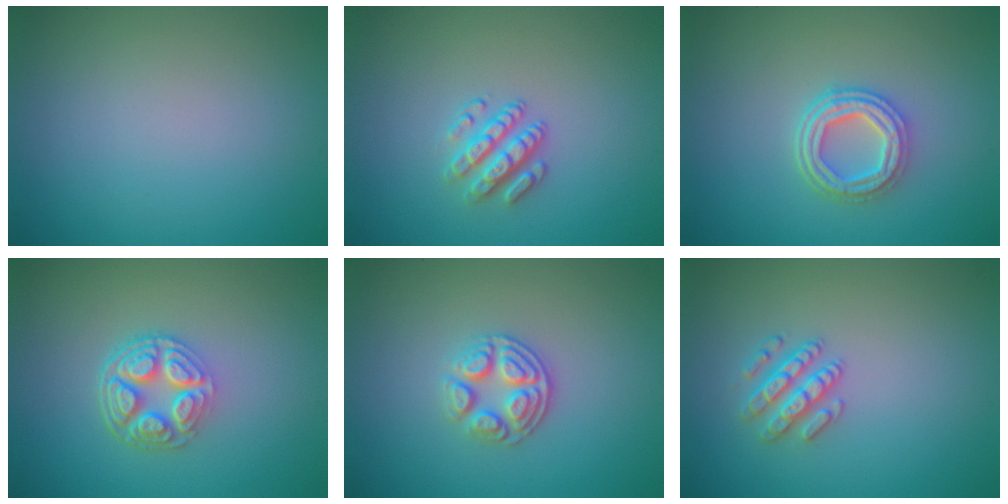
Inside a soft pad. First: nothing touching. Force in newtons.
{"total": 2.7, "press": 2.5, "slide": 1.2}
{"total": 4.1, "press": 3.3, "slide": 2.5}
{"total": 5.0, "press": 3.7, "slide": 3.3}
{"total": 3.3, "press": 2.9, "slide": 1.6}
{"total": 2.6, "press": 2.6, "slide": 0.5}